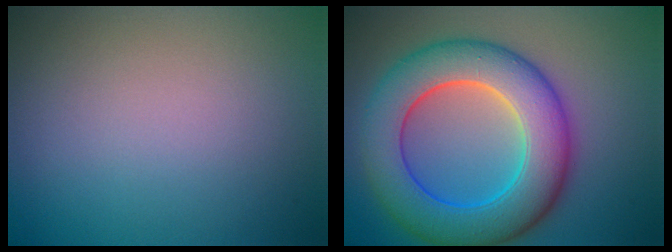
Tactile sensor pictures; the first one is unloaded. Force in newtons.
{"total": 10.2, "press": 10.2, "slide": 0.2}